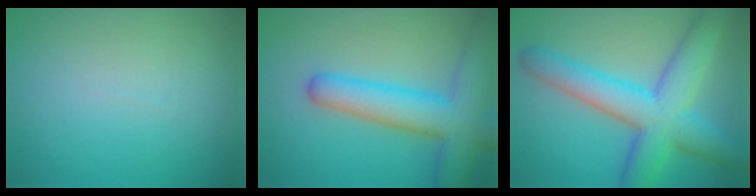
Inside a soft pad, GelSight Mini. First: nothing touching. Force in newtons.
{"total": 8.4, "press": 8.4, "slide": 0.3}
{"total": 9.1, "press": 9.1, "slide": 0.3}